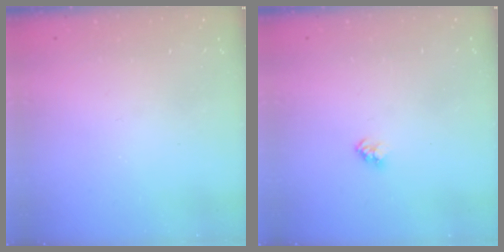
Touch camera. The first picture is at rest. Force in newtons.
{"total": 2.4, "press": 2.4, "slide": 0.2}